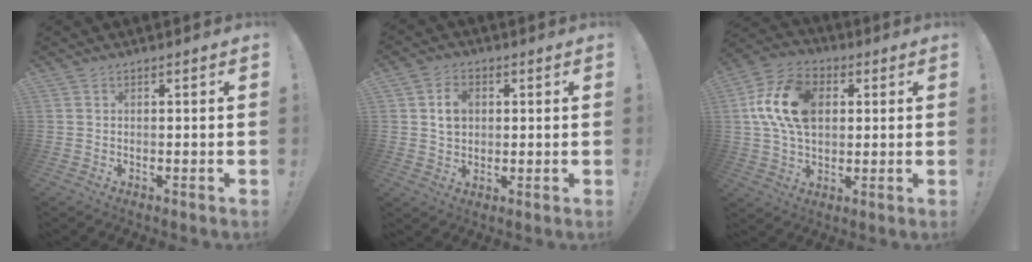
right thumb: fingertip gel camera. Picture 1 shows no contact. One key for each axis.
{"total": 6.7, "fx": 1.6, "fy": 5.3, "fz": 3.8, "tx": -0.050, "ty": 0.000, "tz": 0.029}
{"total": 18.0, "fx": 3.7, "fy": 12.6, "fz": 12.3, "tx": -0.214, "ty": 0.000, "tz": 0.068}